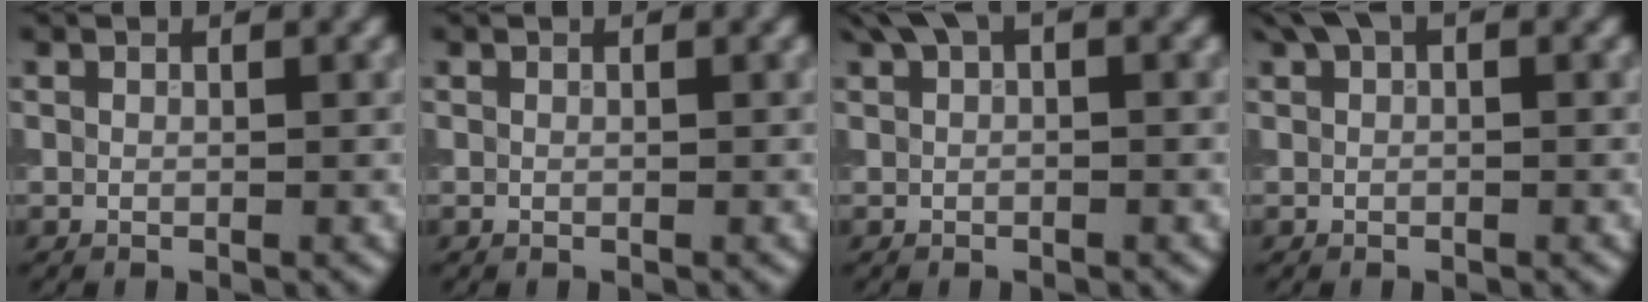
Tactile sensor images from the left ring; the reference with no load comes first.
{"total": 0.0}
{"total": 1.9, "force": [1.1, 0.8, 1.3], "torque": [-0.019, 0.005, 0.016]}
{"total": 1.6, "force": [0.9, 0.7, 1.0], "torque": [-0.015, 0.003, 0.014]}